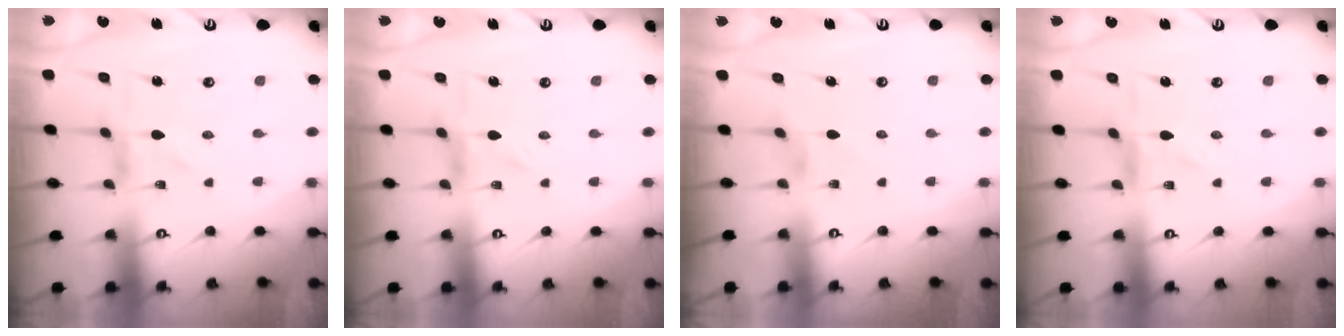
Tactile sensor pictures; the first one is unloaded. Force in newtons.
{"total": 1.0, "press": 1.0, "slide": 0.3}
{"total": 1.3, "press": 1.2, "slide": 0.4}
{"total": 0.0}